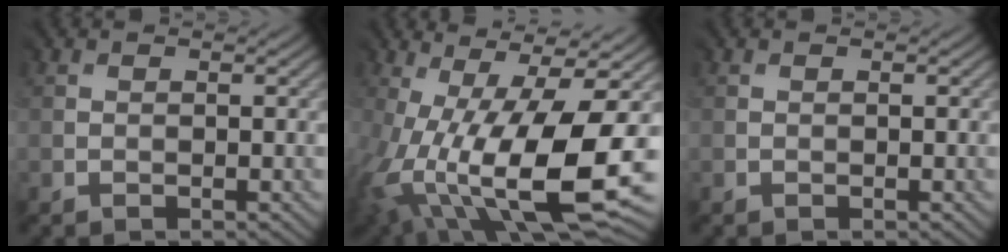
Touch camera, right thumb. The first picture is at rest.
{"total": 16.6, "force": [-3.7, 6.8, 14.7], "torque": [-0.279, -0.046, -0.048]}
{"total": 0.0}